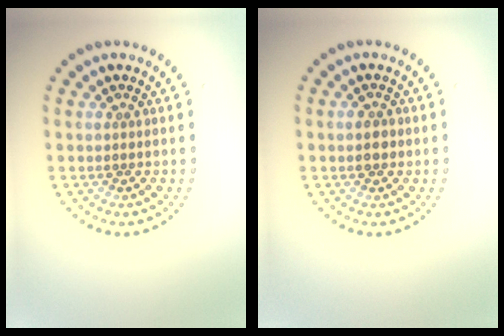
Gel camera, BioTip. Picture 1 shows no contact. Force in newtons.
{"total": 1.4, "press": 1.4, "slide": 0.2}